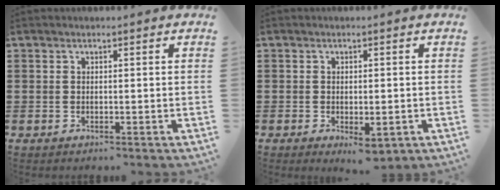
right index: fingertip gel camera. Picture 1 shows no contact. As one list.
[{"total": 2.4, "force": [-1.2, 1.1, 1.7], "torque": [-0.029, 0.002, -0.022]}]